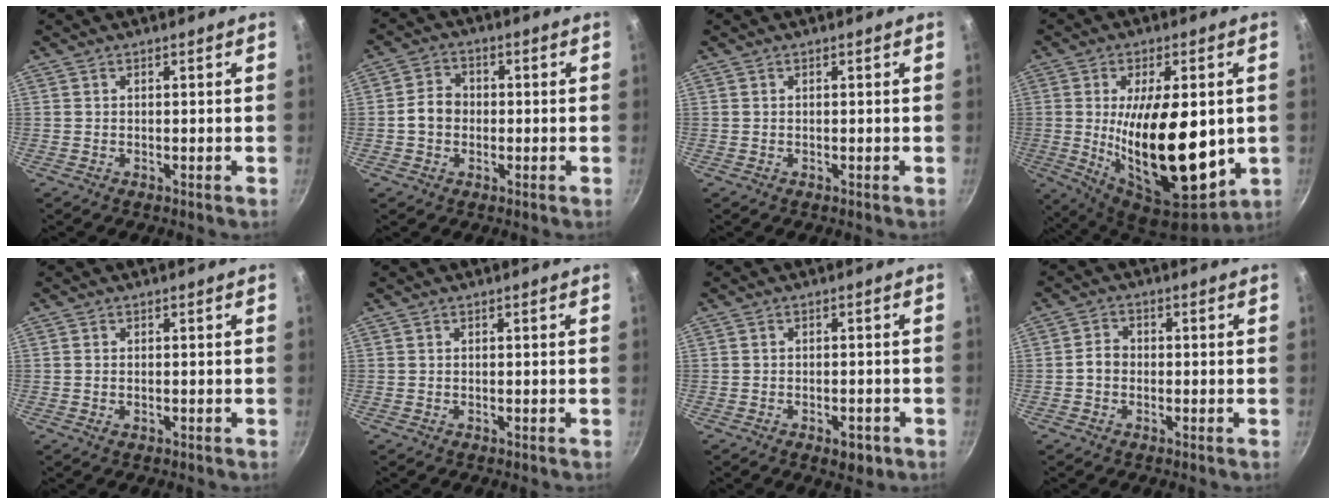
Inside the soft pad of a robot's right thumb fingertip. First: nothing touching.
{"total": 6.7, "force": [-0.3, 5.9, 3.2], "torque": [-0.026, 0.014, -0.016]}
{"total": 0.0}
{"total": 22.8, "force": [-0.9, 10.3, 20.3], "torque": [-0.316, -0.028, -0.004]}
{"total": 0.8, "force": [-0.2, 0.5, 0.6], "torque": [-0.012, 0.000, -0.004]}
{"total": 0.0}
{"total": 3.9, "force": [-2.0, 2.1, 2.6], "torque": [-0.024, 0.015, -0.018]}
{"total": 2.9, "force": [-0.6, 2.4, 1.6], "torque": [-0.016, 0.016, -0.015]}